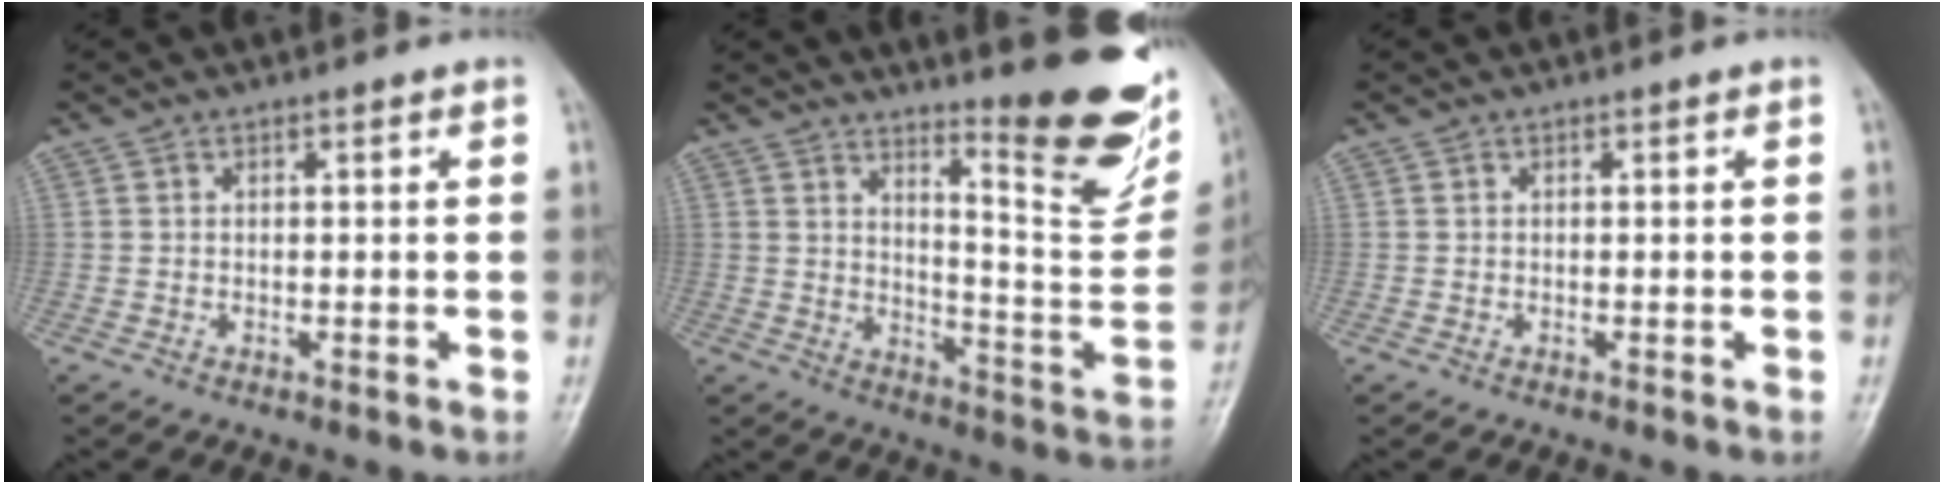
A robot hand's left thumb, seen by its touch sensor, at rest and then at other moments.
{"total": 20.2, "force": [13.0, 4.4, 14.8], "torque": [-0.155, -0.096, 0.182]}
{"total": 0.0}